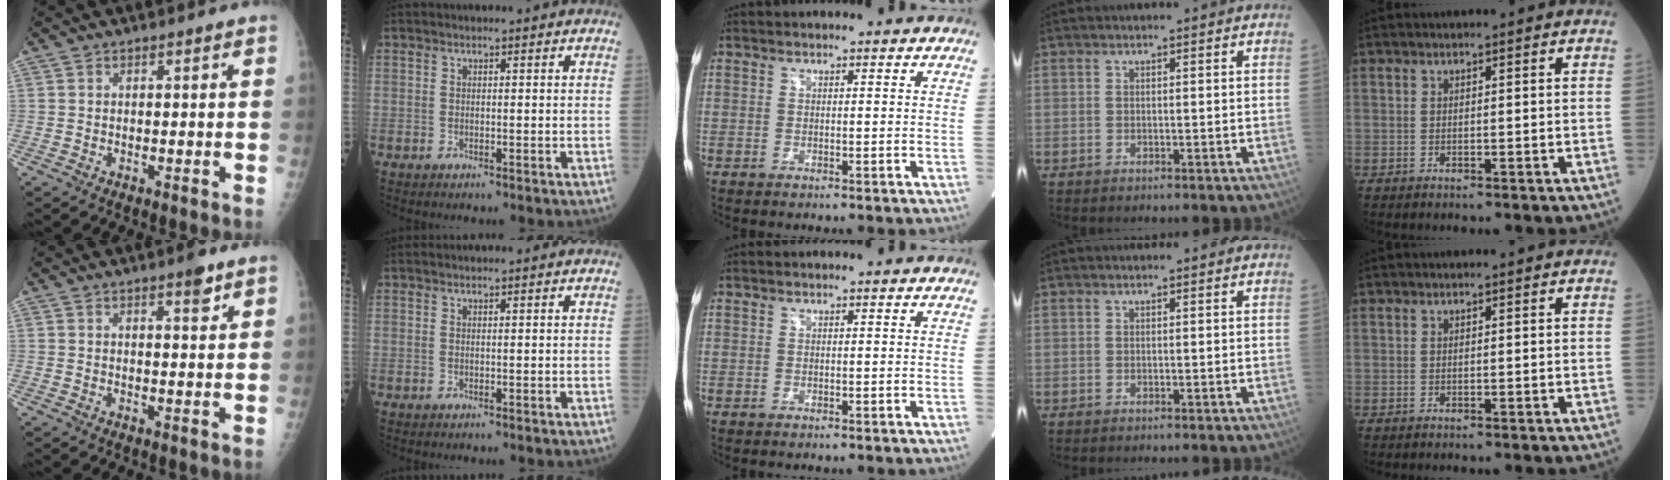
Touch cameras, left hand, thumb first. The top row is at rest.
{"thumb": {"total": 3.0, "force": [2.0, 1.0, 2.0], "torque": [-0.018, -0.010, 0.025]}, "index": {"total": 0.9, "force": [0.8, -0.1, 0.3], "torque": [-0.008, 0.008, 0.017]}}